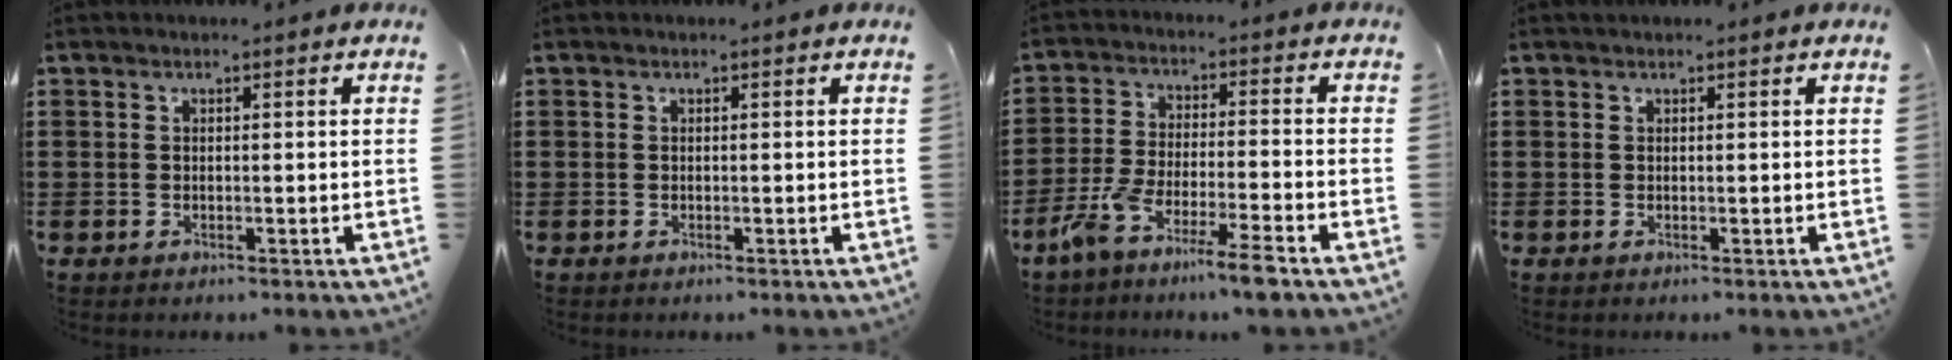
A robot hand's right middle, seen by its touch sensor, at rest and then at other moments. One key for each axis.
{"total": 0.0}
{"total": 7.5, "fx": -6.2, "fy": -0.3, "fz": 4.4, "tx": -0.093, "ty": -0.014, "tz": -0.120}
{"total": 0.0}